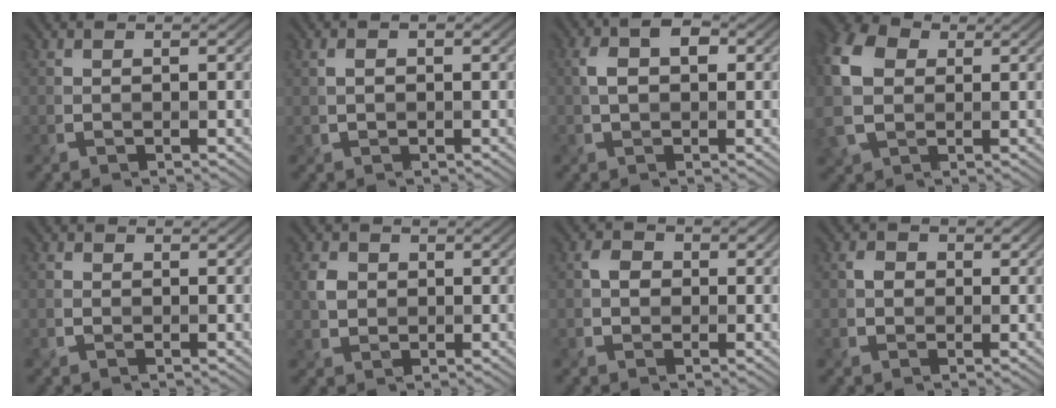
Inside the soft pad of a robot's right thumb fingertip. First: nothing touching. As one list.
[{"total": 1.9, "force": [0.5, 1.0, 1.5], "torque": [-0.023, -0.002, 0.011]}, {"total": 4.4, "force": [0.7, 2.6, 3.4], "torque": [-0.064, 0.007, 0.003]}, {"total": 8.8, "force": [1.4, 6.4, 5.9], "torque": [-0.176, 0.011, 0.014]}, {"total": 0.9, "force": [-0.2, 0.9, 0.3], "torque": [-0.004, -0.004, -0.006]}, {"total": 2.4, "force": [0.2, 2.1, 1.0], "torque": [-0.026, 0.000, 0.000]}, {"total": 1.9, "force": [-0.3, 1.7, 0.8], "torque": [-0.012, 0.002, -0.014]}, {"total": 1.5, "force": [-0.2, 1.4, 0.5], "torque": [-0.003, -0.001, -0.011]}]